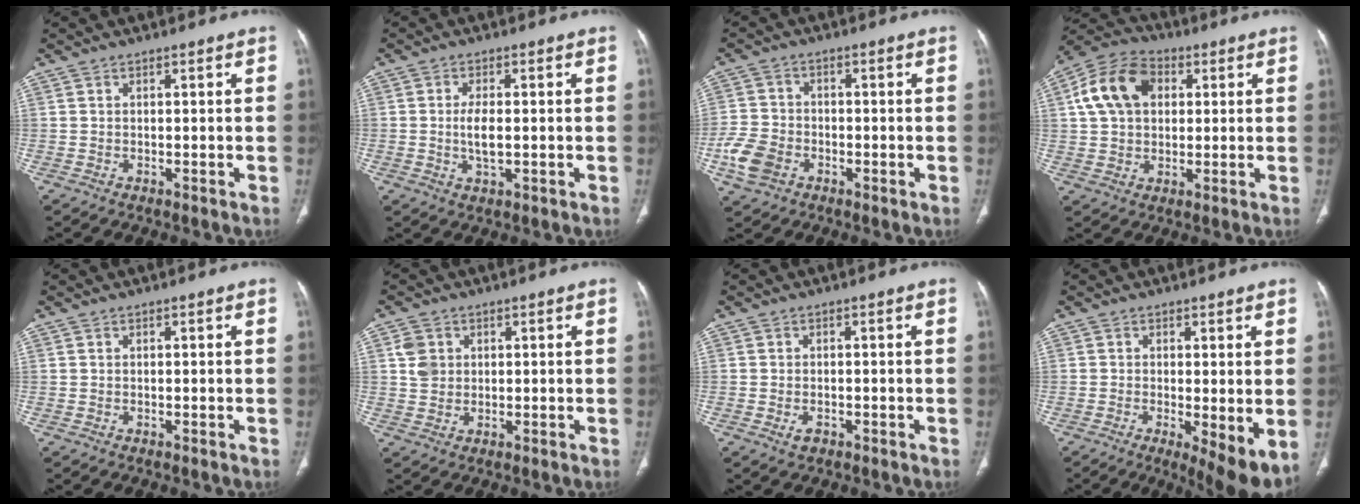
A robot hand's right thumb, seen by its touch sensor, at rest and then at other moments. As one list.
[{"total": 4.2, "force": [-0.2, 1.9, 3.8], "torque": [-0.073, -0.005, -0.003]}, {"total": 7.4, "force": [-2.9, 5.5, 3.9], "torque": [-0.078, 0.011, -0.056]}, {"total": 13.2, "force": [3.4, 9.4, 8.6], "torque": [-0.145, 0.017, 0.051]}, {"total": 0.0}, {"total": 4.0, "force": [1.1, 3.4, 1.8], "torque": [-0.021, 0.000, 0.024]}, {"total": 1.8, "force": [-0.8, 1.1, 1.1], "torque": [-0.021, 0.004, -0.009]}, {"total": 8.0, "force": [-1.6, 2.1, 7.5], "torque": [-0.116, -0.026, -0.021]}]